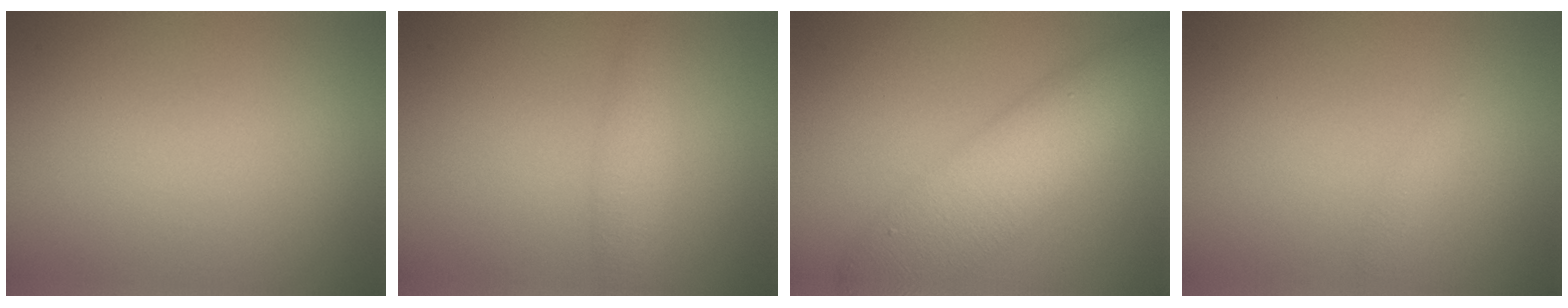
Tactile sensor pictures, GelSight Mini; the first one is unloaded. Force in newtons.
{"total": 1.9, "press": 1.9, "slide": 0.1}
{"total": 8.0, "press": 8.0, "slide": 0.2}
{"total": 0.7, "press": 0.7, "slide": 0.0}